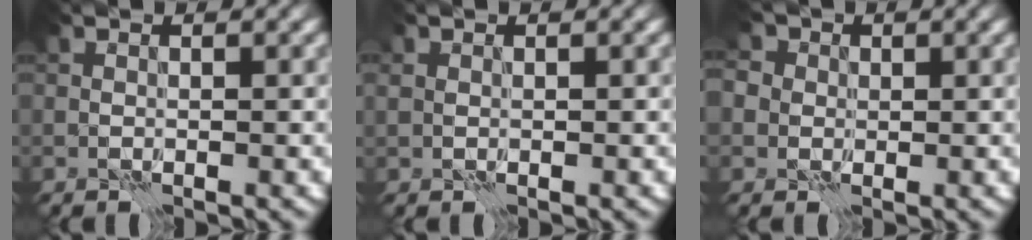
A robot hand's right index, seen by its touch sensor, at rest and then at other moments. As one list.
[{"total": 0.6, "force": [0.0, 0.6, -0.1], "torque": [-0.001, -0.003, -0.002]}, {"total": 6.8, "force": [2.4, 5.8, 2.7], "torque": [-0.058, 0.029, 0.004]}]